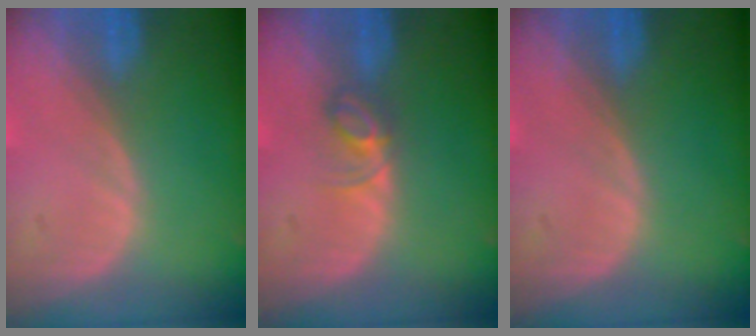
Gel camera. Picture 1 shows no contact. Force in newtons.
{"total": 2.8, "press": 2.8, "slide": 0.4}
{"total": 0.0}